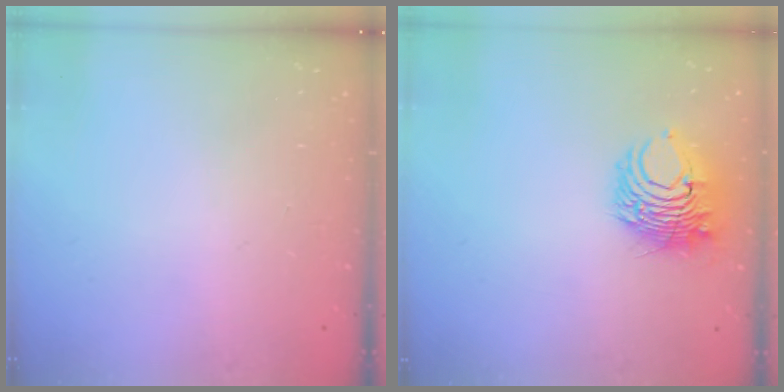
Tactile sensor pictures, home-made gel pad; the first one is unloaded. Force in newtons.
{"total": 8.6, "press": 8.5, "slide": 1.1}